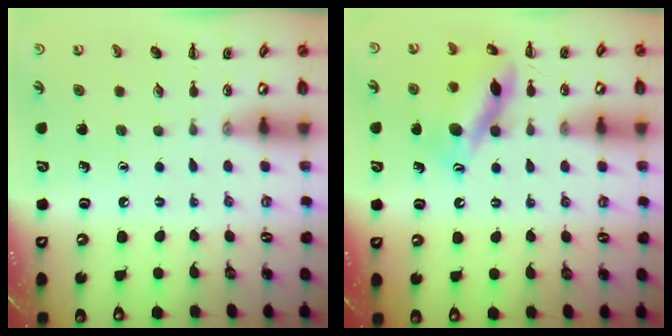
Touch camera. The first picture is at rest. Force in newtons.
{"total": 14.7, "press": 14.6, "slide": 1.4}